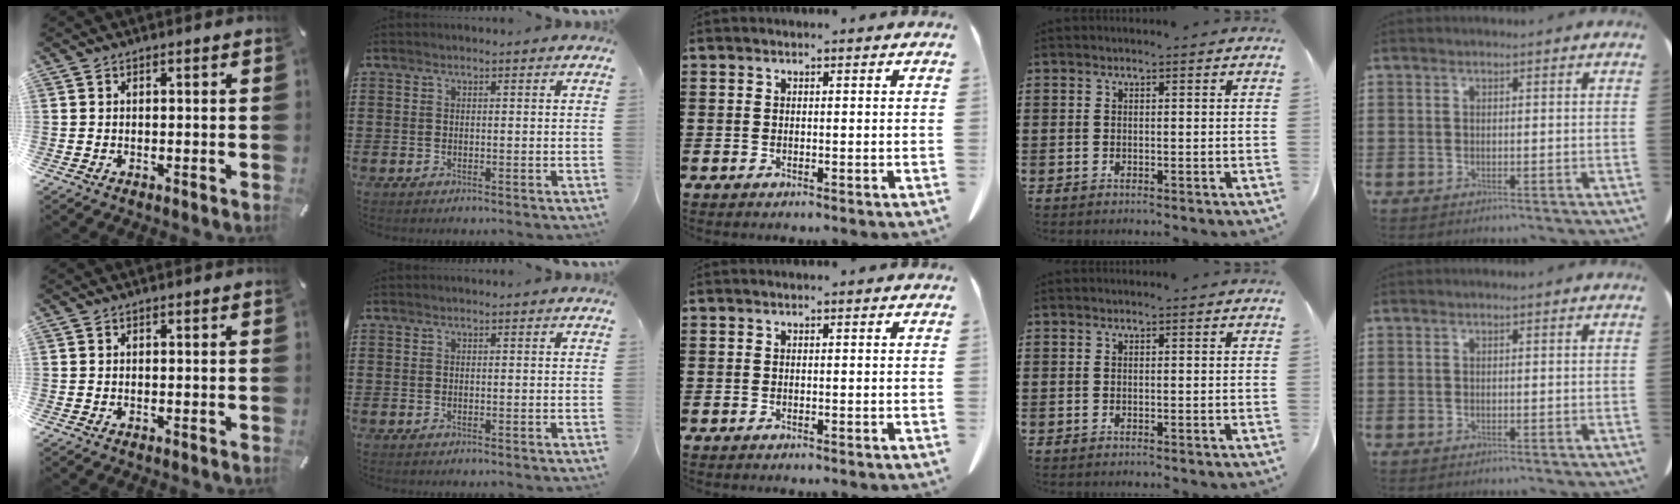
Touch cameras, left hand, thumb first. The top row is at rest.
{}